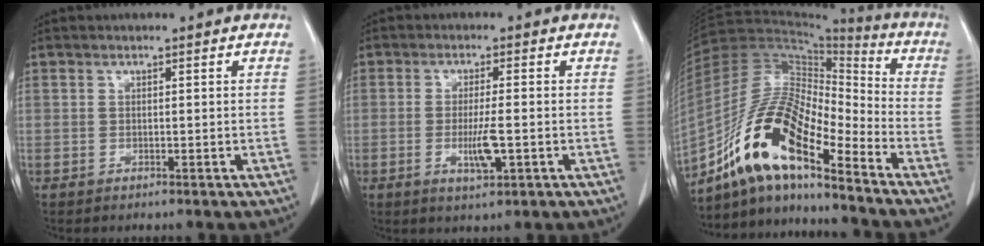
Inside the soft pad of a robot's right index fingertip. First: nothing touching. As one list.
[{"total": 4.9, "force": [-1.2, 0.6, 4.7], "torque": [-0.092, -0.009, -0.018]}, {"total": 16.2, "force": [-10.6, 3.8, 11.7], "torque": [-0.231, 0.022, -0.191]}]